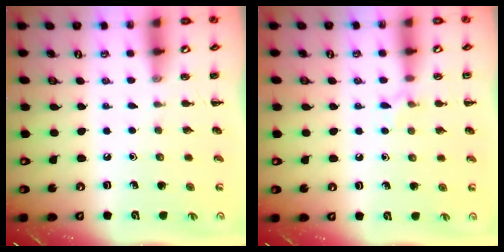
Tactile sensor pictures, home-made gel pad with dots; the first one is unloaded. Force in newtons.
{"total": 5.9, "press": 5.6, "slide": 1.9}